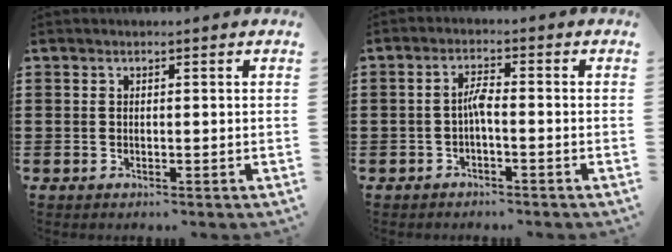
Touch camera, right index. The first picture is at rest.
{"total": 2.6, "force": [-0.8, 0.4, 2.4], "torque": [-0.047, 0.005, -0.018]}